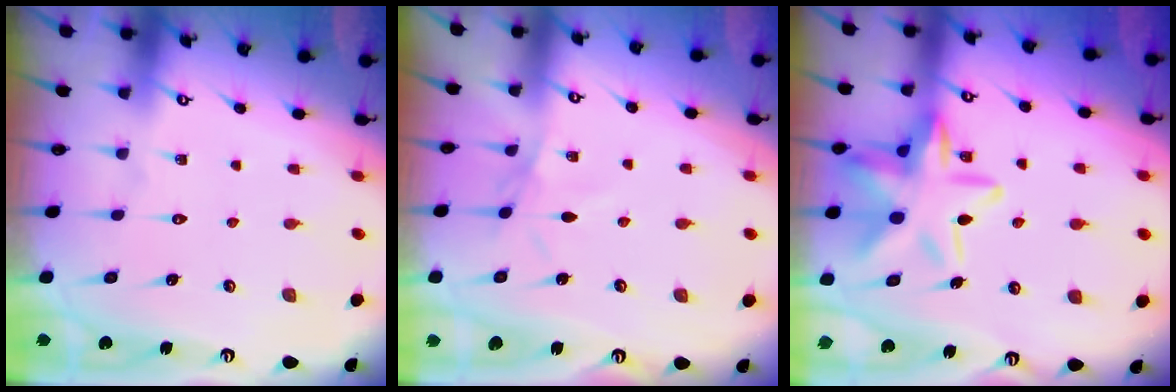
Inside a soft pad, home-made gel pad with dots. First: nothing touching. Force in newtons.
{"total": 2.9, "press": 2.9, "slide": 0.5}
{"total": 15.6, "press": 15.5, "slide": 1.3}